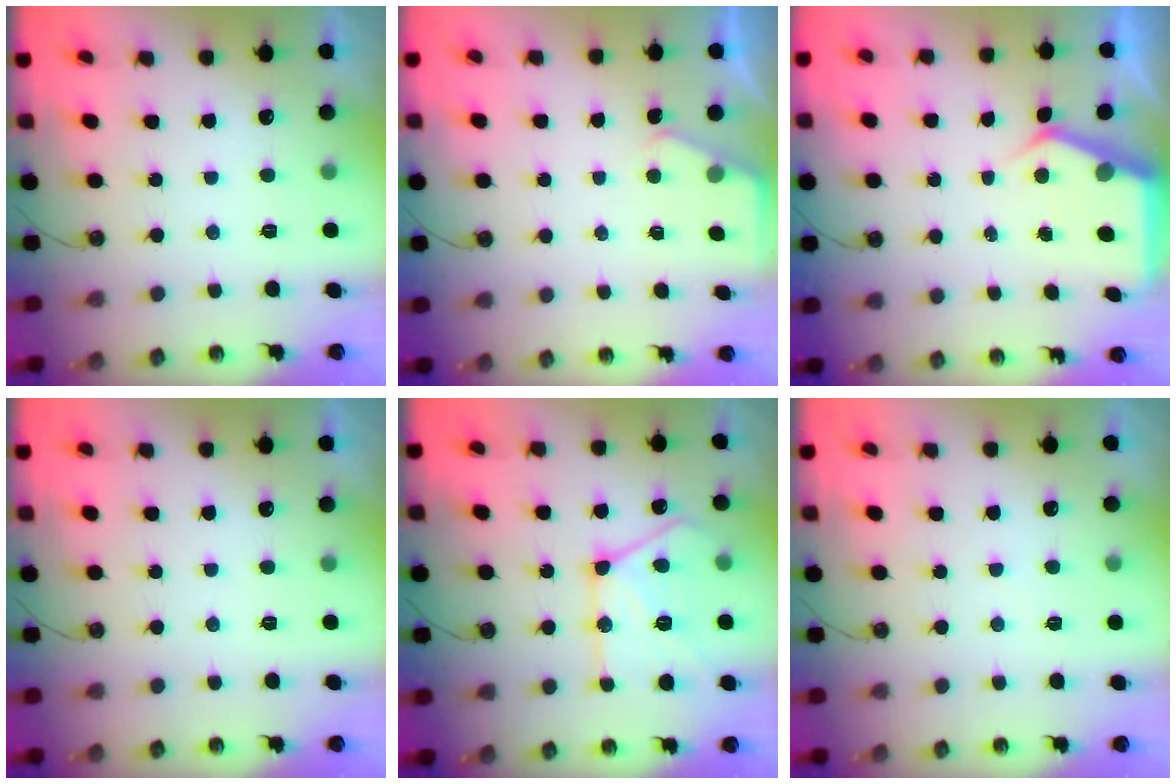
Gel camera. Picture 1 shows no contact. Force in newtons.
{"total": 2.1, "press": 2.1, "slide": 0.4}
{"total": 6.0, "press": 6.0, "slide": 0.5}
{"total": 0.0}
{"total": 17.2, "press": 17.1, "slide": 1.5}
{"total": 2.8, "press": 2.8, "slide": 0.4}